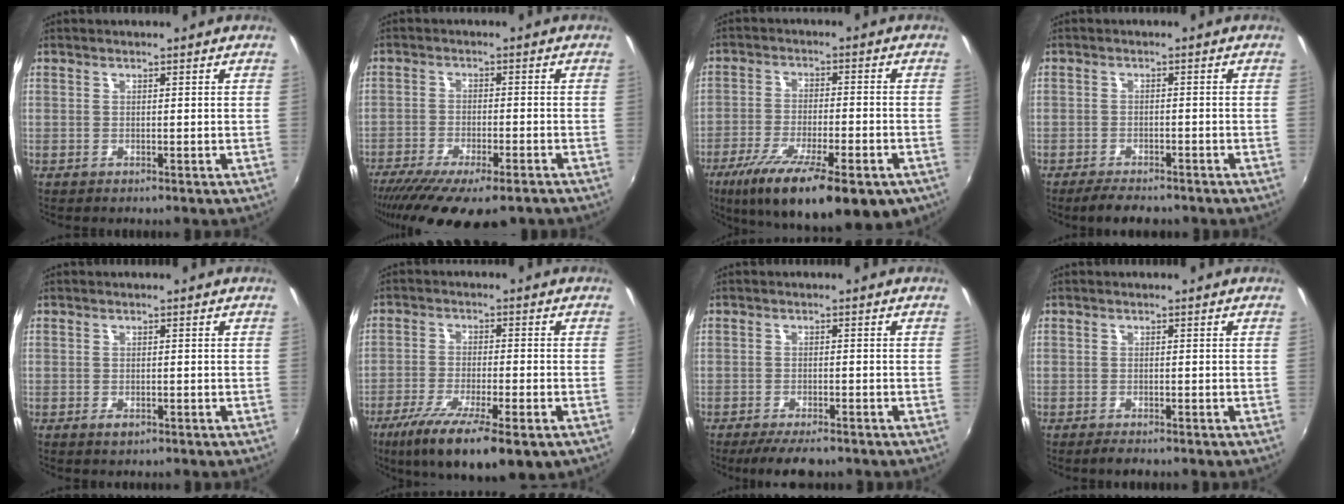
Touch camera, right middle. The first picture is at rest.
{"total": 16.4, "force": [-12.3, 4.4, 9.9], "torque": [-0.197, -0.063, -0.187]}
{"total": 20.5, "force": [-12.6, 6.1, 15.0], "torque": [-0.265, -0.060, -0.191]}
{"total": 5.4, "force": [-4.5, 1.7, 2.5], "torque": [-0.059, -0.010, -0.074]}
{"total": 1.4, "force": [-0.8, 0.8, 0.9], "torque": [-0.015, -0.003, -0.014]}
{"total": 15.0, "force": [-8.9, 3.6, 11.6], "torque": [-0.224, -0.050, -0.149]}
{"total": 6.1, "force": [-4.9, 1.5, 3.4], "torque": [-0.076, -0.019, -0.080]}
{"total": 1.9, "force": [-1.6, 0.6, 0.9], "torque": [-0.022, -0.007, -0.029]}